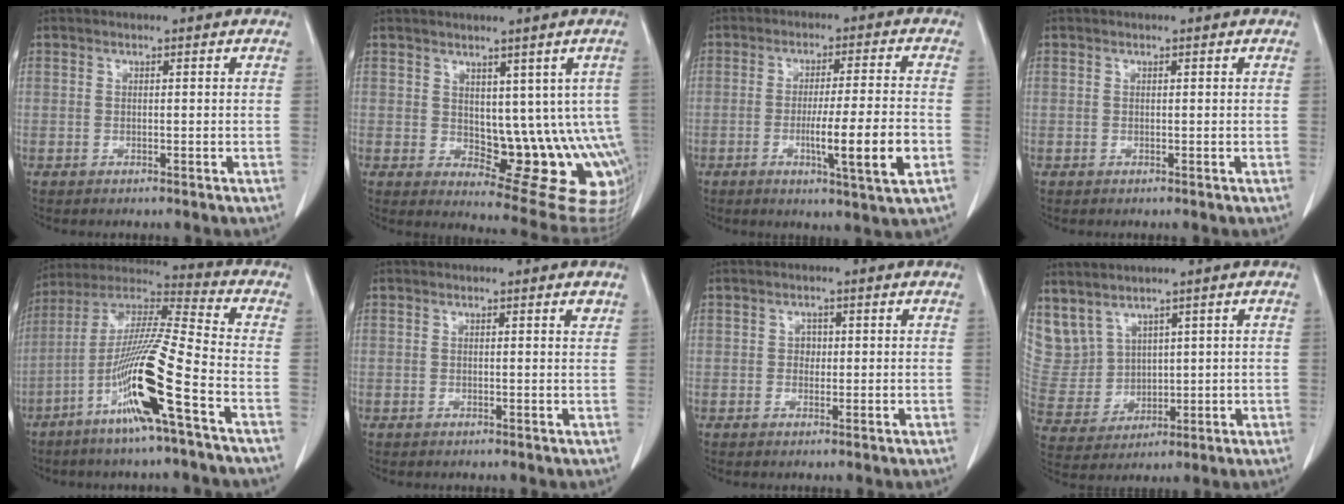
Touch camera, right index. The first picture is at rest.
{"total": 13.4, "force": [0.0, 6.7, 11.6], "torque": [-0.115, 0.001, 0.017]}
{"total": 10.1, "force": [-2.9, -0.3, 9.7], "torque": [-0.154, -0.017, -0.047]}
{"total": 0.0}
{"total": 15.7, "force": [-6.7, -0.7, 14.2], "torque": [-0.283, -0.009, -0.131]}
{"total": 1.0, "force": [0.7, 0.1, 0.7], "torque": [-0.007, -0.004, 0.008]}
{"total": 1.5, "force": [0.2, 1.3, 0.7], "torque": [-0.009, 0.003, 0.002]}
{"total": 10.4, "force": [6.3, 8.1, 1.2], "torque": [-0.047, 0.046, 0.154]}